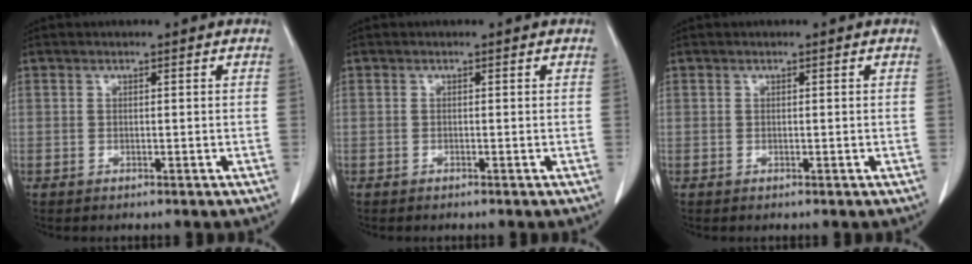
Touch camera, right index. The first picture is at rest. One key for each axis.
{"total": 0.0}
{"total": 0.0}